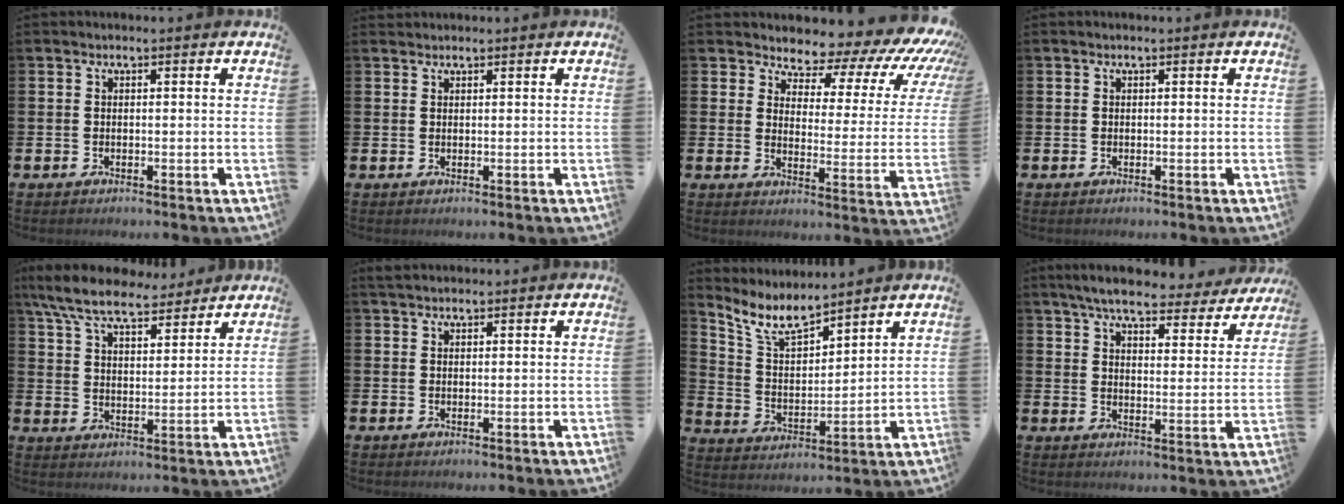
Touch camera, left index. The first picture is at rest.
{"total": 1.0, "force": [1.0, 0.2, -0.1], "torque": [0.016, -0.004, 0.016]}
{"total": 5.4, "force": [4.8, 2.3, 1.0], "torque": [-0.017, -0.061, 0.068]}
{"total": 0.0}
{"total": 8.5, "force": [7.6, 2.1, 3.0], "torque": [-0.087, -0.035, 0.138]}
{"total": 1.7, "force": [1.5, 0.6, 0.4], "torque": [0.004, 0.000, 0.025]}
{"total": 7.7, "force": [6.6, 2.1, 3.2], "torque": [-0.089, -0.032, 0.118]}
{"total": 6.5, "force": [6.0, 1.0, 2.3], "torque": [-0.051, -0.037, 0.100]}